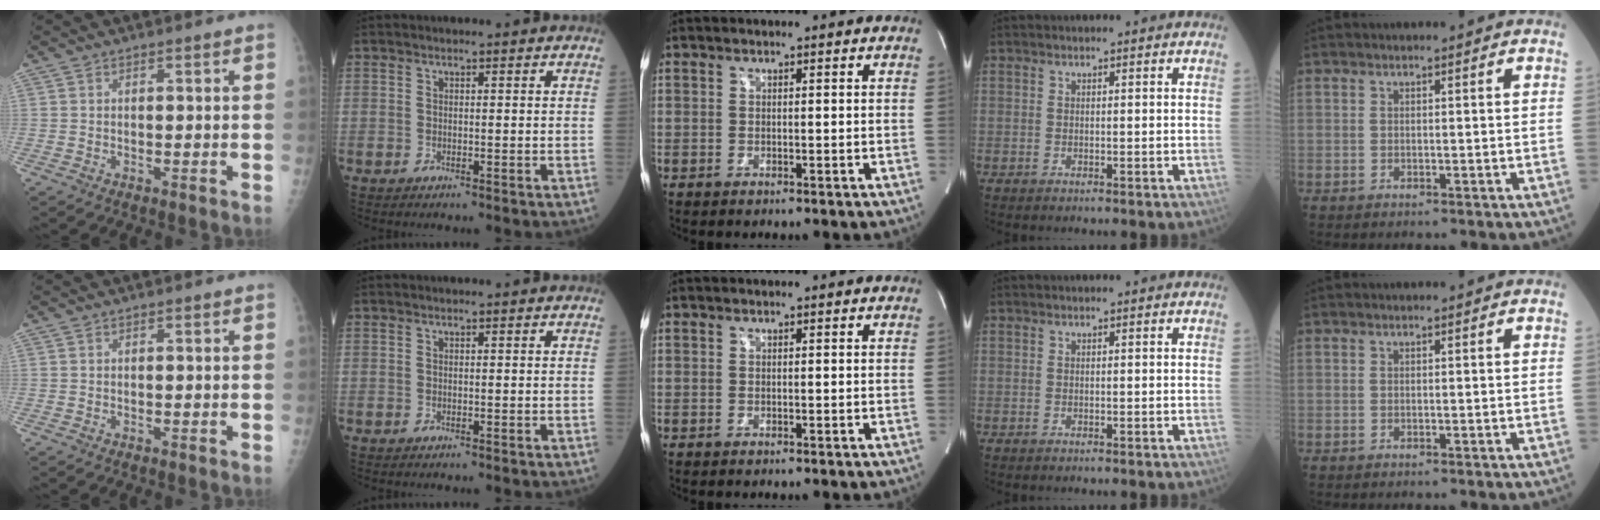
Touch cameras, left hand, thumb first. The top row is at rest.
{}